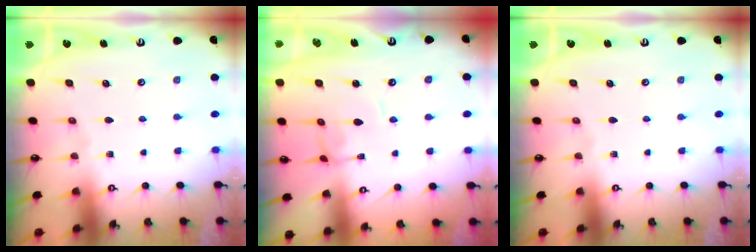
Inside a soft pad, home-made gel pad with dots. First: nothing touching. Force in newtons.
{"total": 1.9, "press": 1.9, "slide": 0.3}
{"total": 0.0}